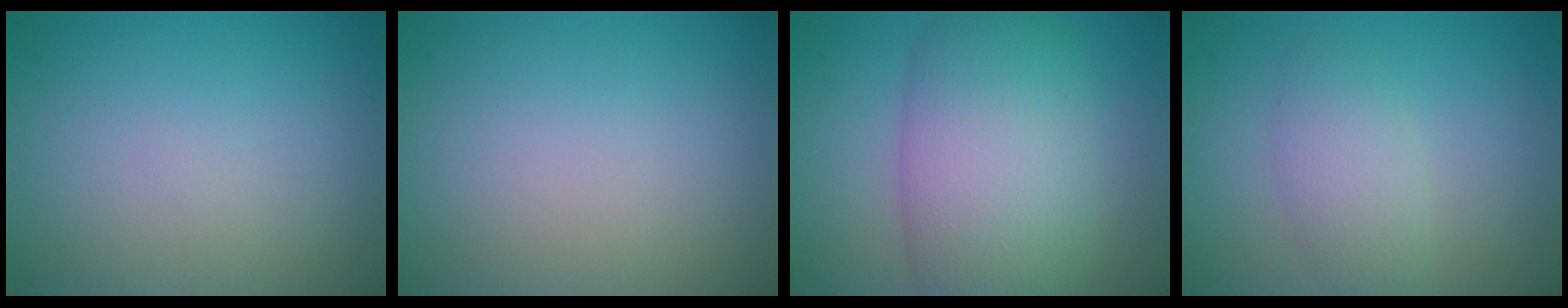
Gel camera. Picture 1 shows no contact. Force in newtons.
{"total": 0.0}
{"total": 10.1, "press": 10.1, "slide": 0.3}
{"total": 2.9, "press": 2.9, "slide": 0.1}